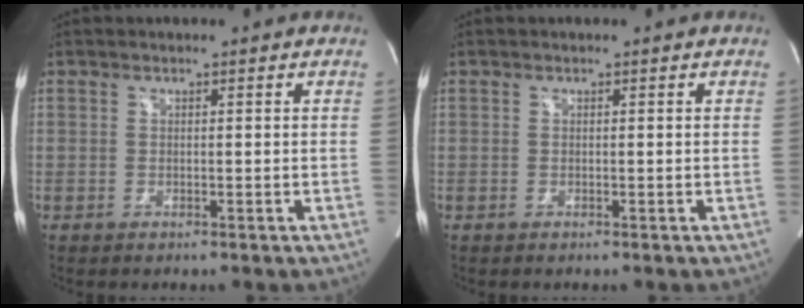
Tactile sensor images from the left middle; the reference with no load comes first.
{"total": 0.0}